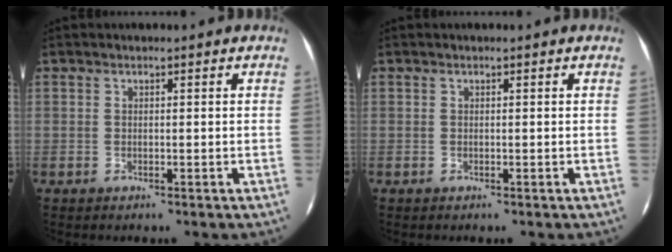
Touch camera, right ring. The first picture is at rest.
{"total": 0.0}